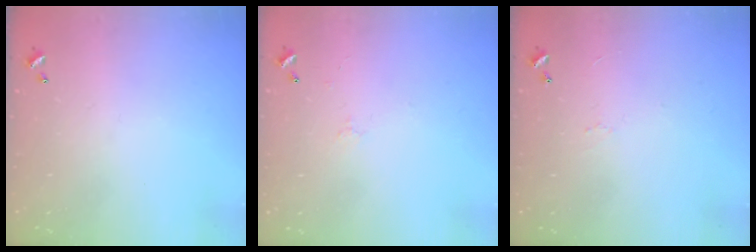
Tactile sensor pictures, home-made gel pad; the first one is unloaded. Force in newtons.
{"total": 0.7, "press": 0.2, "slide": 0.6}
{"total": 2.3, "press": 2.2, "slide": 0.6}